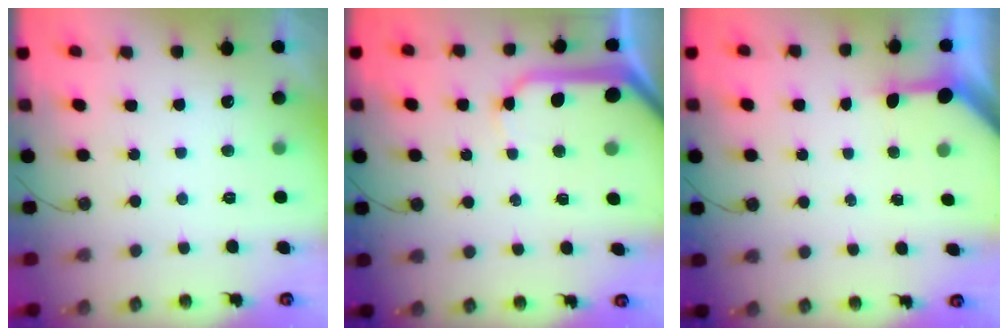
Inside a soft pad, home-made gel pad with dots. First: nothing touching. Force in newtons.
{"total": 9.1, "press": 9.1, "slide": 0.8}
{"total": 3.3, "press": 3.3, "slide": 0.4}